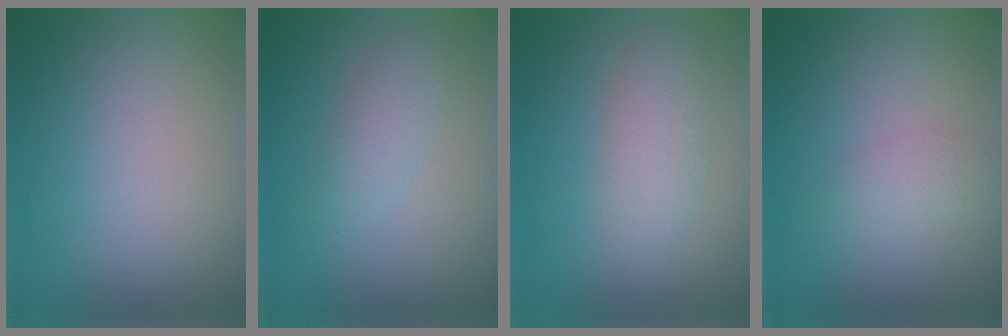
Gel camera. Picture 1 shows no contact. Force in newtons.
{"total": 2.2, "press": 2.2, "slide": 0.0}
{"total": 3.0, "press": 3.0, "slide": 0.1}
{"total": 1.6, "press": 1.6, "slide": 0.0}